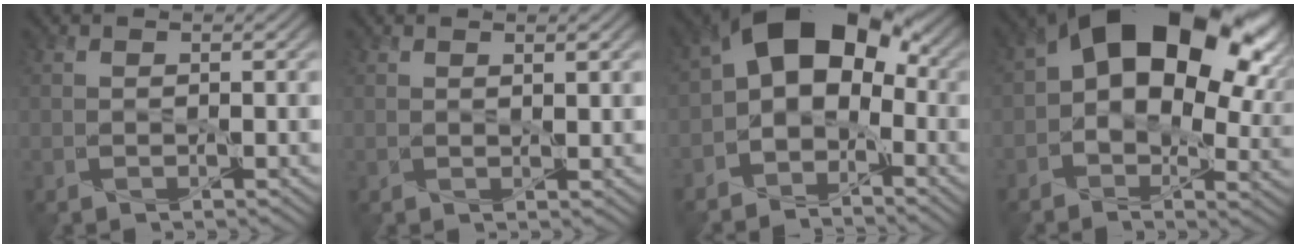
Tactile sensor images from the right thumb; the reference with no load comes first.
{"total": 1.1, "force": [1.0, 0.0, 0.4], "torque": [-0.009, -0.003, 0.025]}
{"total": 12.1, "force": [-0.7, 8.0, 9.0], "torque": [-0.148, 0.008, -0.032]}
{"total": 18.4, "force": [3.9, 11.0, 14.2], "torque": [-0.232, -0.005, 0.072]}